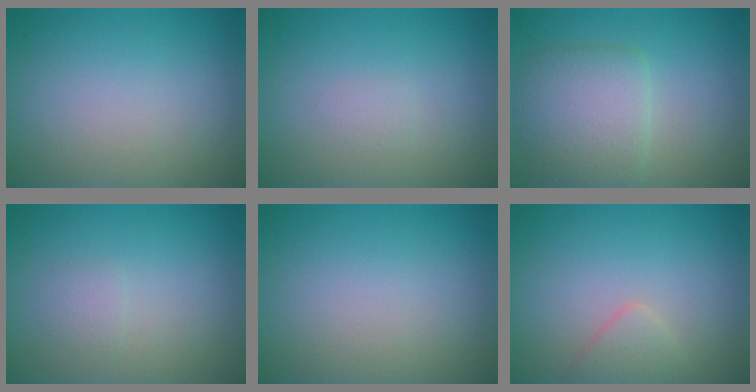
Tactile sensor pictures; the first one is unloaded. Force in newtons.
{"total": 0.5, "press": 0.5, "slide": 0.1}
{"total": 4.9, "press": 4.9, "slide": 0.4}
{"total": 0.9, "press": 0.9, "slide": 0.1}
{"total": 0.0}
{"total": 1.7, "press": 1.6, "slide": 0.1}